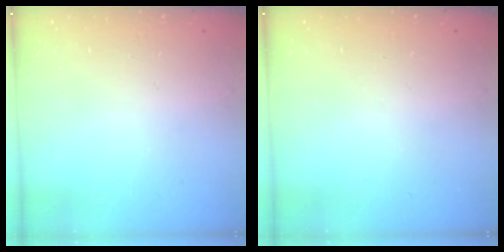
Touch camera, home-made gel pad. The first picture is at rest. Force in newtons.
{"total": 0.0}